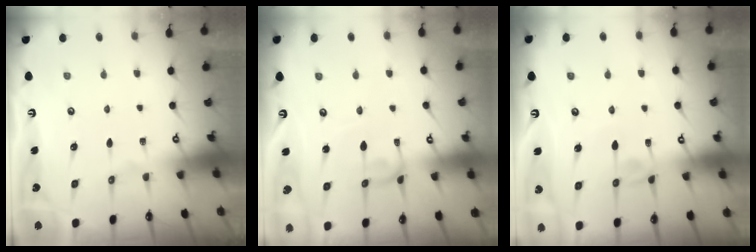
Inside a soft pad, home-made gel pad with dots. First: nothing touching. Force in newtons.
{"total": 2.6, "press": 2.6, "slide": 0.0}
{"total": 3.5, "press": 3.5, "slide": 0.1}